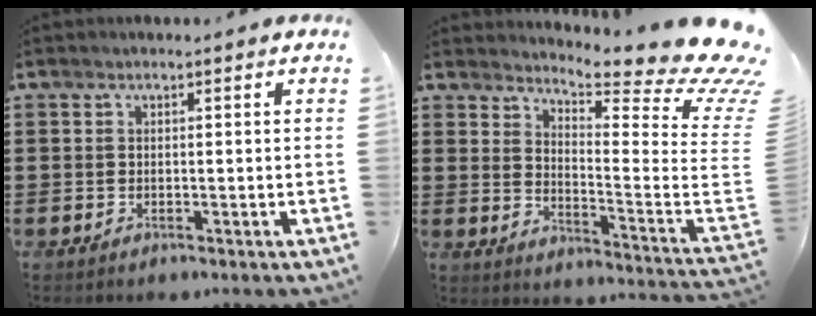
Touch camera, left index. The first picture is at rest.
{"total": 9.5, "force": [8.4, 0.6, 4.4], "torque": [-0.091, -0.082, 0.143]}